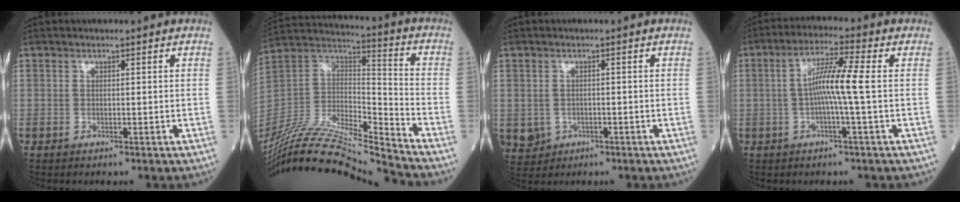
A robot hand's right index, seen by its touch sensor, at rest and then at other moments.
{"total": 20.6, "force": [-19.2, -0.5, 7.4], "torque": [-0.155, 0.022, -0.346]}
{"total": 6.1, "force": [-1.9, 5.5, 1.6], "torque": [-0.044, -0.001, -0.020]}
{"total": 6.9, "force": [-0.2, -0.7, 6.9], "torque": [-0.130, 0.012, -0.009]}